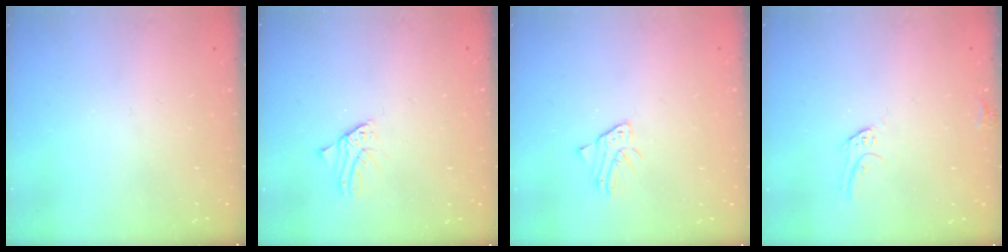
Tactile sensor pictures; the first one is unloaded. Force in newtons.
{"total": 1.1, "press": 1.1, "slide": 0.1}
{"total": 1.2, "press": 1.2, "slide": 0.1}
{"total": 6.5, "press": 6.5, "slide": 0.4}